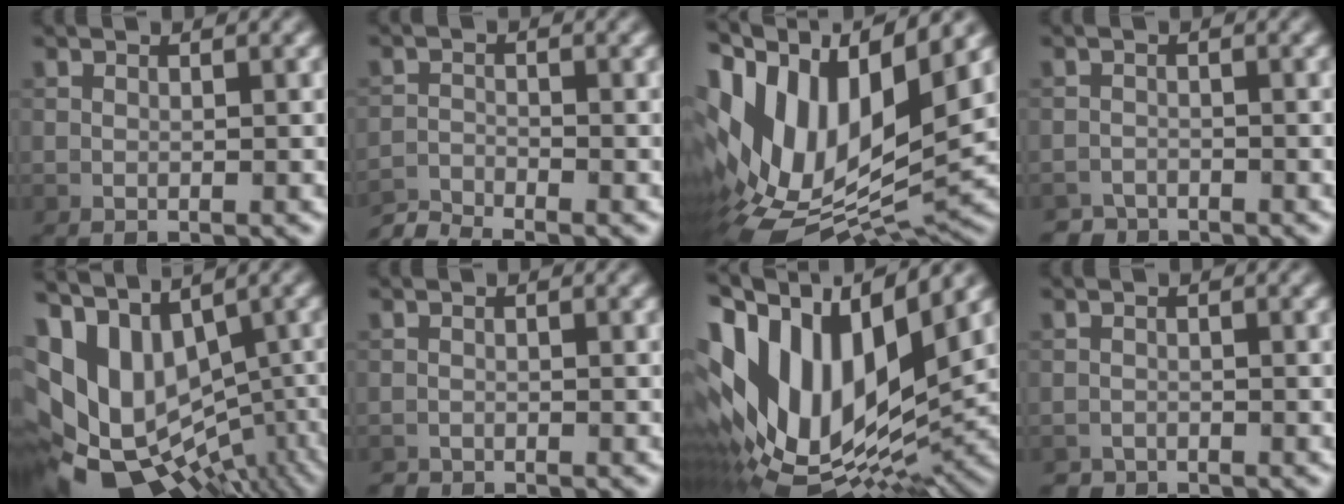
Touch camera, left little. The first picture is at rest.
{"total": 2.9, "force": [-2.8, 0.2, 0.5], "torque": [-0.014, -0.004, -0.065]}
{"total": 15.7, "force": [1.7, 7.7, 13.6], "torque": [-0.260, 0.008, 0.038]}
{"total": 1.8, "force": [-1.7, 0.6, -0.2], "torque": [0.007, 0.003, -0.032]}
{"total": 13.1, "force": [-3.1, 8.8, 9.3], "torque": [-0.148, 0.006, 0.000]}
{"total": 0.9, "force": [-0.9, 0.3, -0.1], "torque": [0.004, -0.003, -0.019]}
{"total": 16.9, "force": [2.2, 8.0, 14.7], "torque": [-0.268, 0.019, 0.034]}
{"total": 1.3, "force": [-1.2, 0.5, -0.2], "torque": [0.004, 0.002, -0.023]}